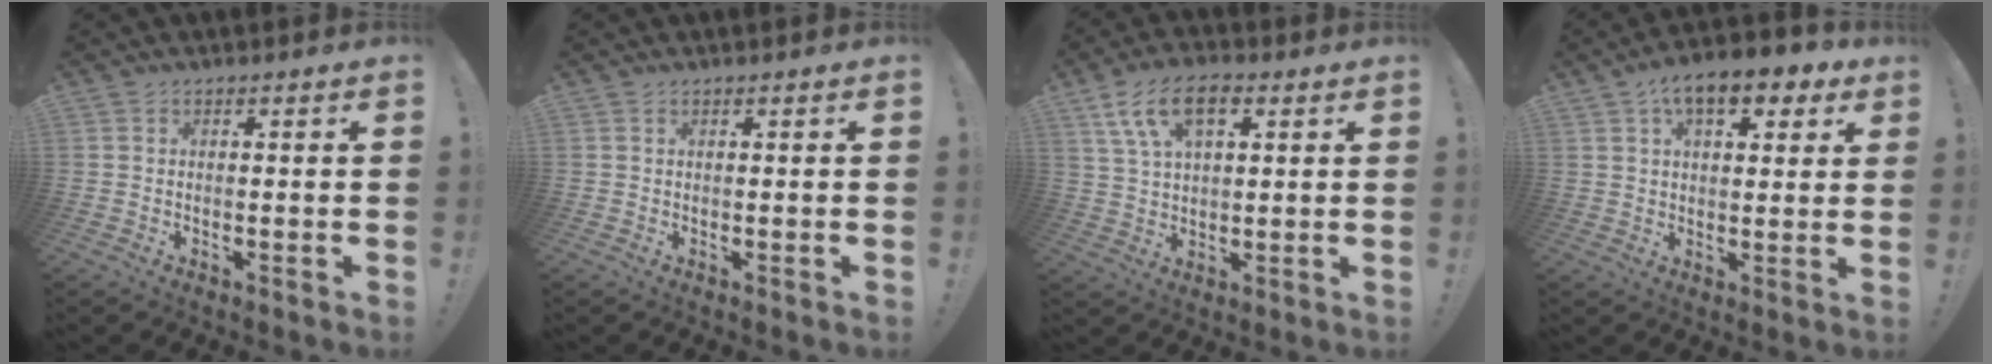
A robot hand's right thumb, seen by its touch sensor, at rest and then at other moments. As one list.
[{"total": 0.0}, {"total": 11.1, "force": [4.8, 6.1, 7.9], "torque": [-0.141, 0.000, 0.089]}, {"total": 11.1, "force": [5.7, 5.4, 7.8], "torque": [-0.111, -0.016, 0.097]}]